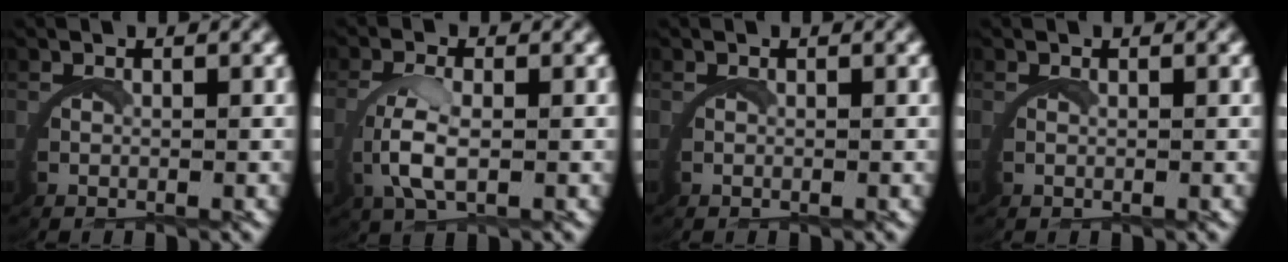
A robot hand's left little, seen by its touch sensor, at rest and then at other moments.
{"total": 3.2, "force": [0.5, 1.0, 3.0], "torque": [-0.085, -0.011, 0.014]}
{"total": 0.0}
{"total": 0.6, "force": [0.5, -0.3, 0.0], "torque": [-0.006, -0.002, 0.010]}